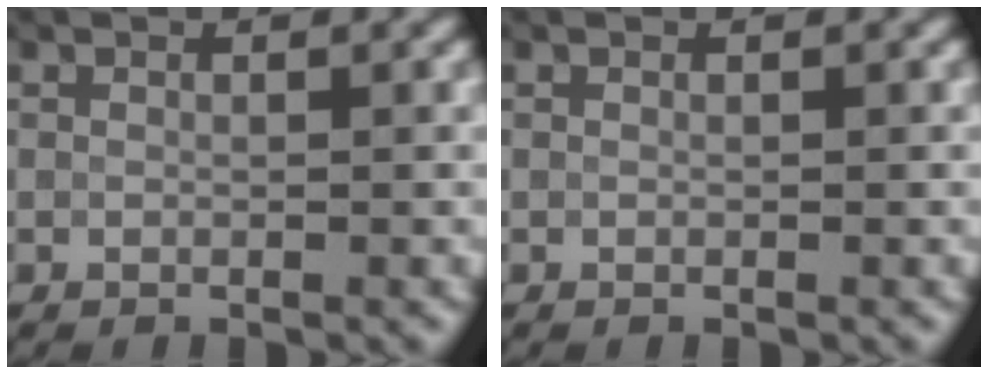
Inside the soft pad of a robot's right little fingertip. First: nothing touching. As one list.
[{"total": 0.0}]